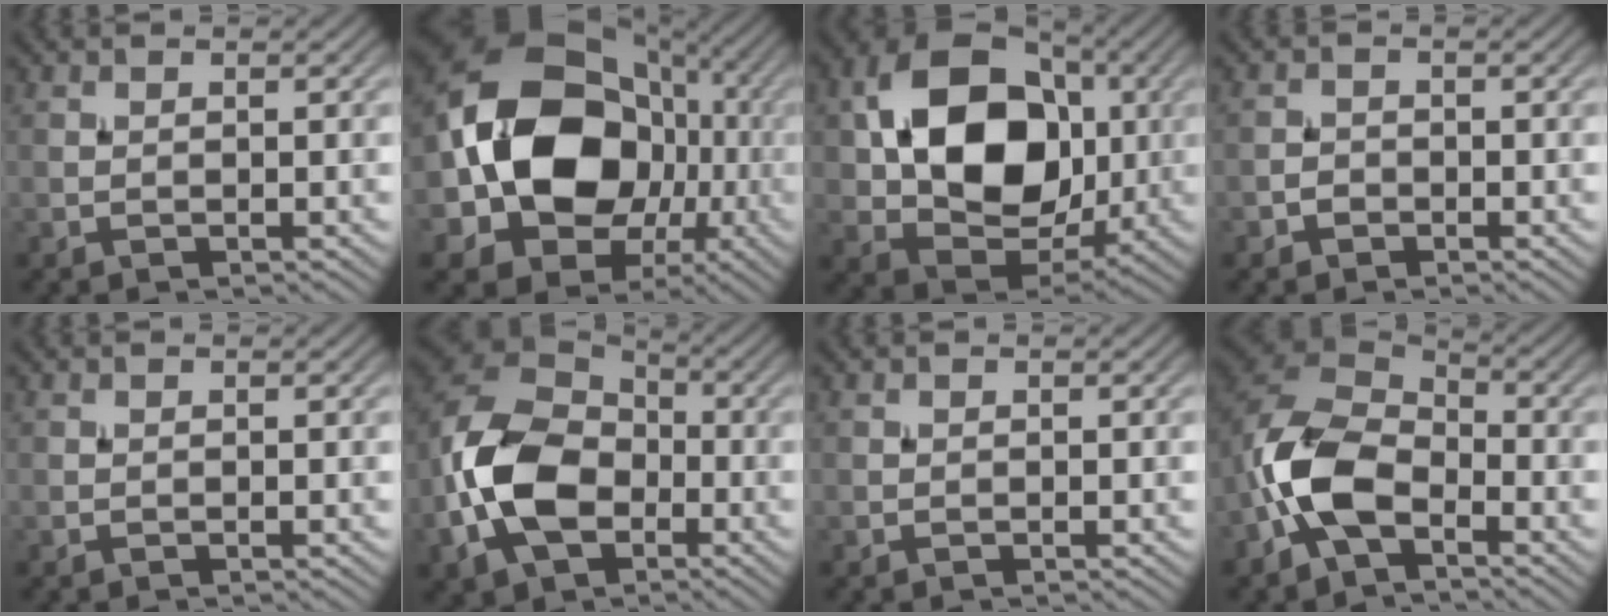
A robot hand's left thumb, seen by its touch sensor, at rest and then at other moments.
{"total": 17.6, "force": [-1.1, 13.9, 10.7], "torque": [-0.197, -0.010, -0.029]}
{"total": 15.7, "force": [2.0, 11.5, 10.5], "torque": [-0.192, 0.007, 0.037]}
{"total": 1.4, "force": [-0.9, 1.0, 0.5], "torque": [-0.006, 0.003, -0.020]}
{"total": 0.0}
{"total": 13.8, "force": [-3.6, 9.5, 9.4], "torque": [-0.230, -0.007, -0.082]}
{"total": 0.0}
{"total": 10.2, "force": [-4.1, 5.9, 7.2], "torque": [-0.162, 0.006, -0.100]}